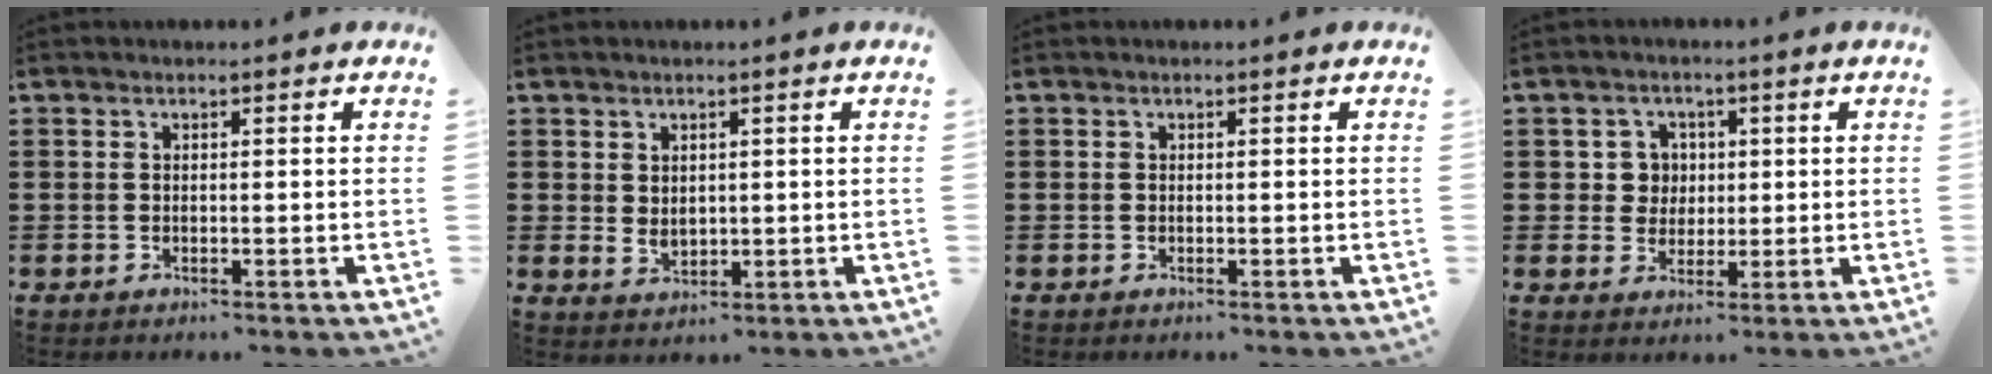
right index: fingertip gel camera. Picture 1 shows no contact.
{"total": 2.2, "force": [0.9, 1.7, 1.1], "torque": [-0.025, 0.005, 0.018]}
{"total": 0.0}
{"total": 4.2, "force": [0.6, 4.0, 1.3], "torque": [-0.043, 0.015, 0.008]}